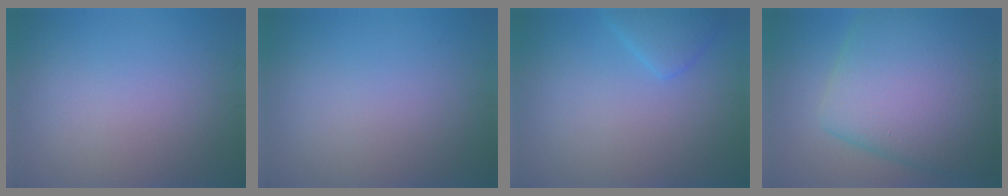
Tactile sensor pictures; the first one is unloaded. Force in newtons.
{"total": 0.0}
{"total": 2.9, "press": 2.9, "slide": 0.3}
{"total": 12.9, "press": 12.9, "slide": 0.4}